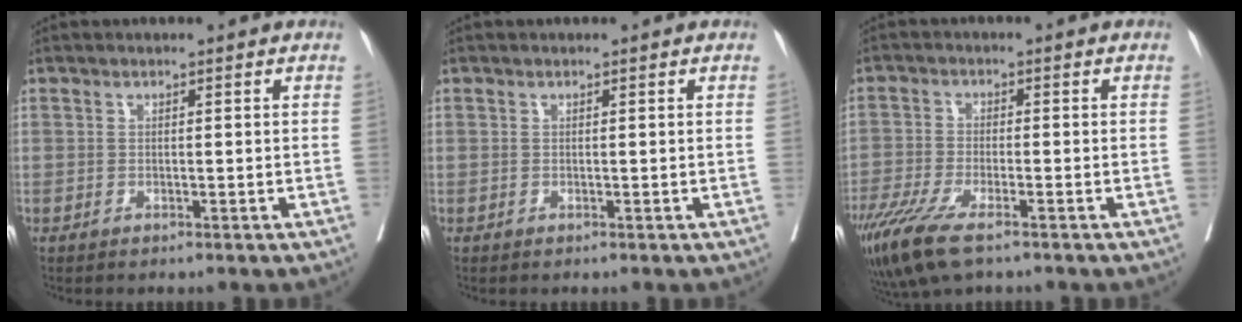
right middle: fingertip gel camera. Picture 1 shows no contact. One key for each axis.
{"total": 0.0}
{"total": 9.6, "fx": -6.5, "fy": 2.4, "fz": 6.7, "tx": -0.125, "ty": -0.023, "tz": -0.113}